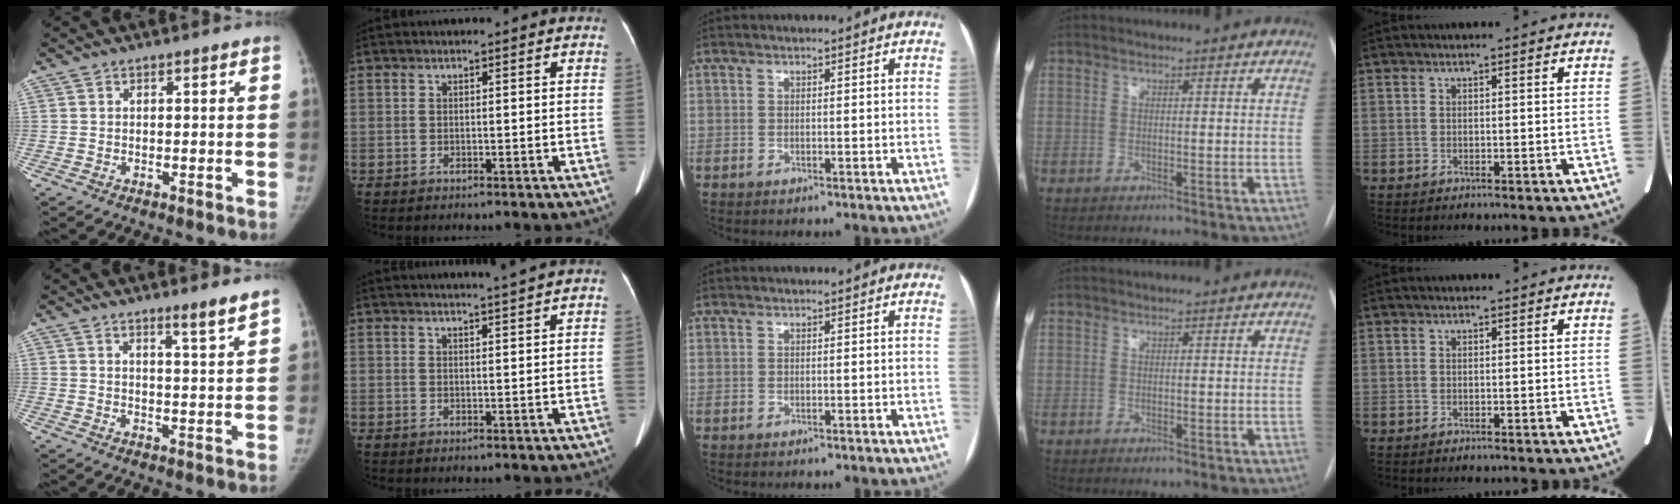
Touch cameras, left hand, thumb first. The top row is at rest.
{"thumb": {"total": 4.1, "force": [3.2, -0.3, 2.5], "torque": [-0.035, -0.034, 0.050]}, "index": {"total": 3.5, "force": [3.1, -1.2, 1.3], "torque": [-0.017, -0.004, 0.039]}}